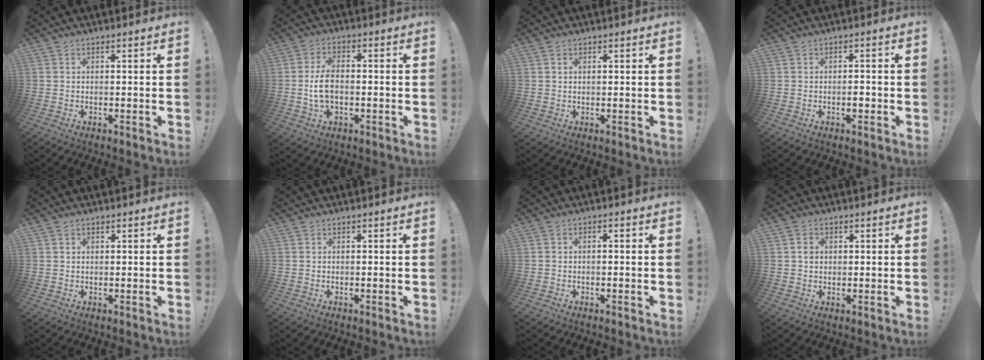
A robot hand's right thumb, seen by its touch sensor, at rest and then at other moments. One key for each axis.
{"total": 7.3, "fx": -0.7, "fy": 4.4, "fz": 5.8, "tx": -0.107, "ty": 0.006, "tz": -0.010}
{"total": 0.6, "fx": 0.3, "fy": 0.4, "fz": 0.3, "tx": -0.001, "ty": -0.001, "tz": 0.004}
{"total": 1.9, "fx": -0.6, "fy": 1.1, "fz": 1.4, "tx": -0.013, "ty": 0.003, "tz": -0.011}
{"total": 0.7, "fx": 0.5, "fy": 0.6, "fz": 0.0, "tx": 0.003, "ty": -0.001, "tz": 0.009}
{"total": 0.0}
{"total": 1.5, "fx": -1.3, "fy": 0.2, "fz": 0.7, "tx": -0.009, "ty": 0.004, "tz": -0.023}
{"total": 2.1, "fx": 0.2, "fy": 1.8, "fz": 1.0, "tx": -0.005, "ty": -0.001, "tz": 0.000}